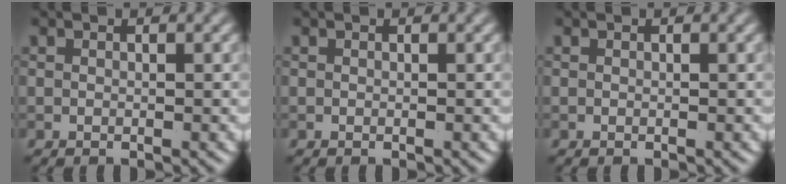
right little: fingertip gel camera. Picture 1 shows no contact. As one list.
[{"total": 0.0}, {"total": 0.0}]